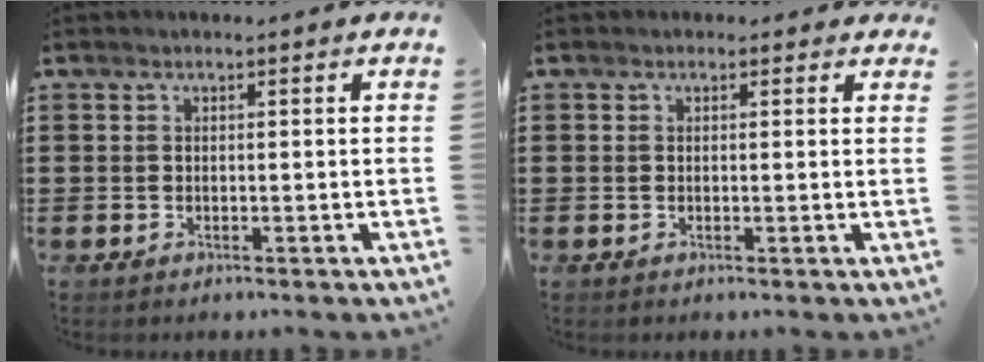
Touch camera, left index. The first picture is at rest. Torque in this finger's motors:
{"motor_torque": [2.14, 0.00, 0.03, -0.05]}